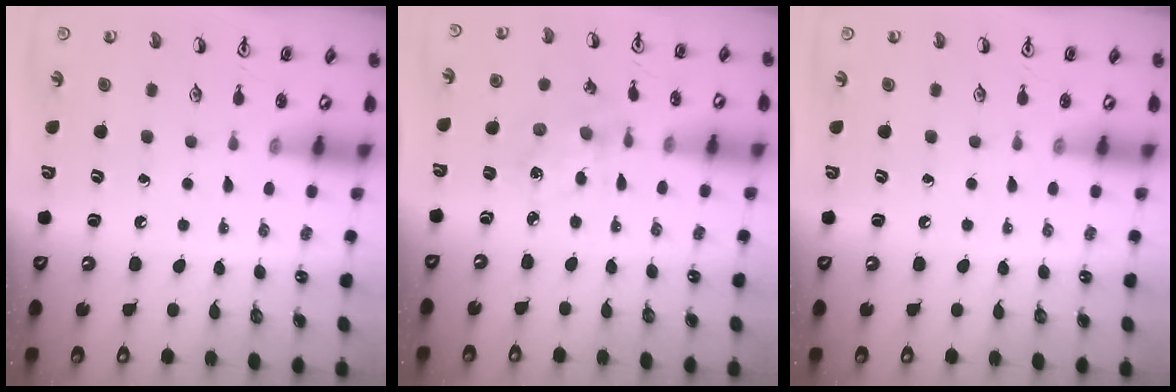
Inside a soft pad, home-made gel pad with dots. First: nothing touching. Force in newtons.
{"total": 1.6, "press": 1.6, "slide": 0.2}
{"total": 0.0}